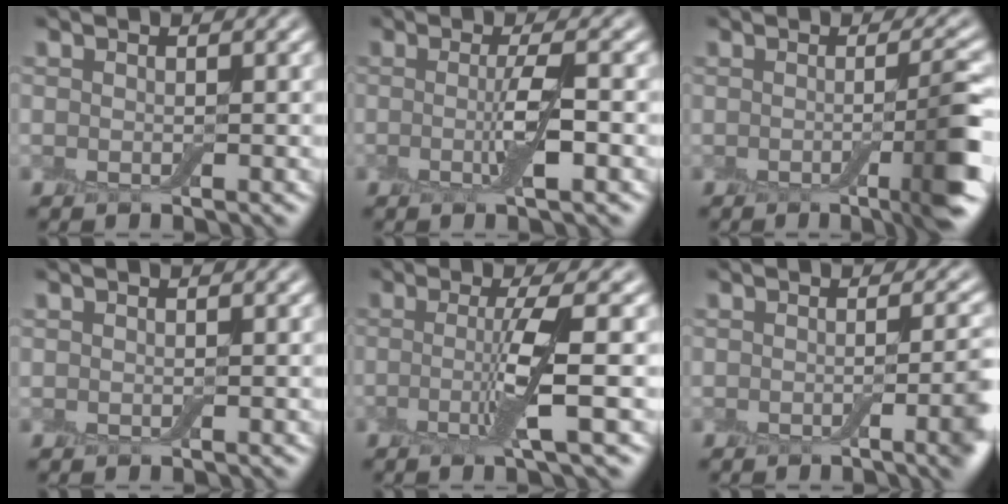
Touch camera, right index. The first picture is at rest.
{"total": 2.9, "force": [-0.3, 0.2, 2.9], "torque": [-0.055, -0.005, -0.010]}
{"total": 5.5, "force": [-1.7, 1.0, 5.1], "torque": [-0.070, -0.001, -0.028]}
{"total": 0.0}
{"total": 4.2, "force": [-0.5, 0.4, 4.2], "torque": [-0.078, -0.005, -0.018]}
{"total": 4.3, "force": [-1.3, 1.2, 3.9], "torque": [-0.039, -0.006, -0.018]}